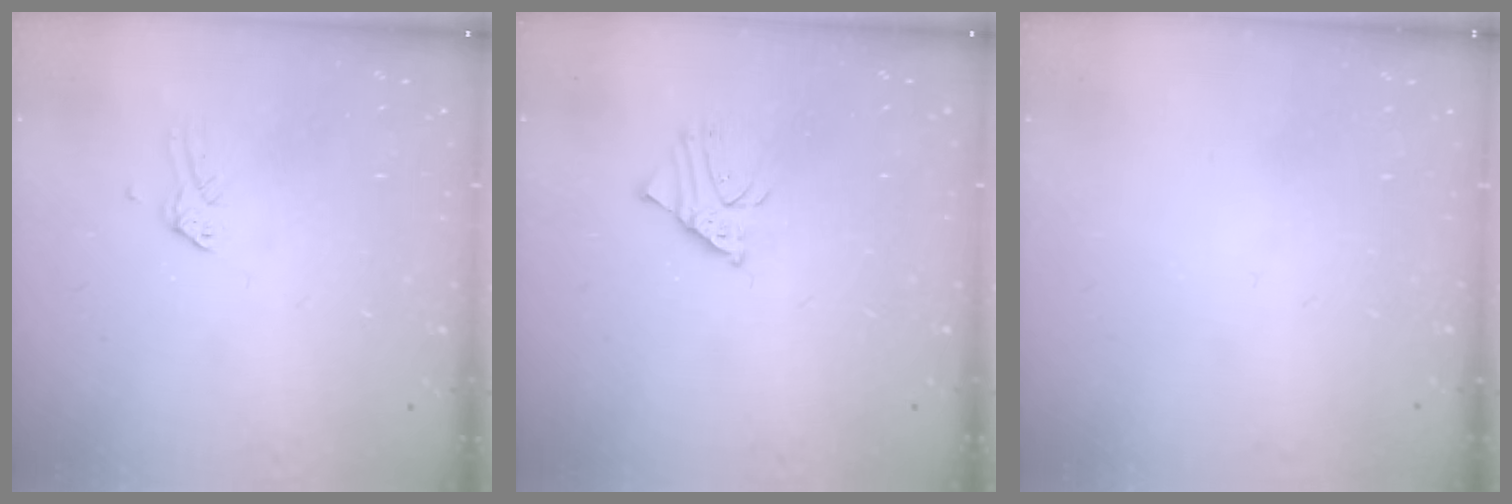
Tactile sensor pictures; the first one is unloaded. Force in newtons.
{"total": 2.9, "press": 2.9, "slide": 0.2}
{"total": 0.0}